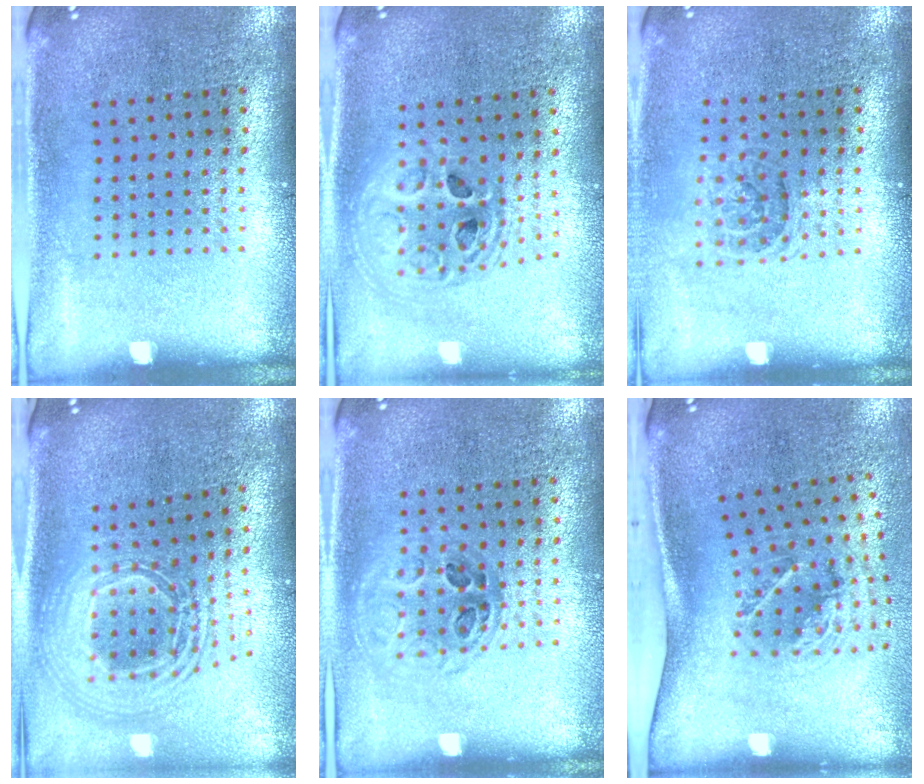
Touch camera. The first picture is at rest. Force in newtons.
{"total": 1.9, "press": 1.5, "slide": 1.1}
{"total": 1.2, "press": 1.0, "slide": 0.7}
{"total": 2.6, "press": 1.9, "slide": 1.8}
{"total": 0.9, "press": 0.9, "slide": 0.2}
{"total": 2.0, "press": 1.3, "slide": 1.6}